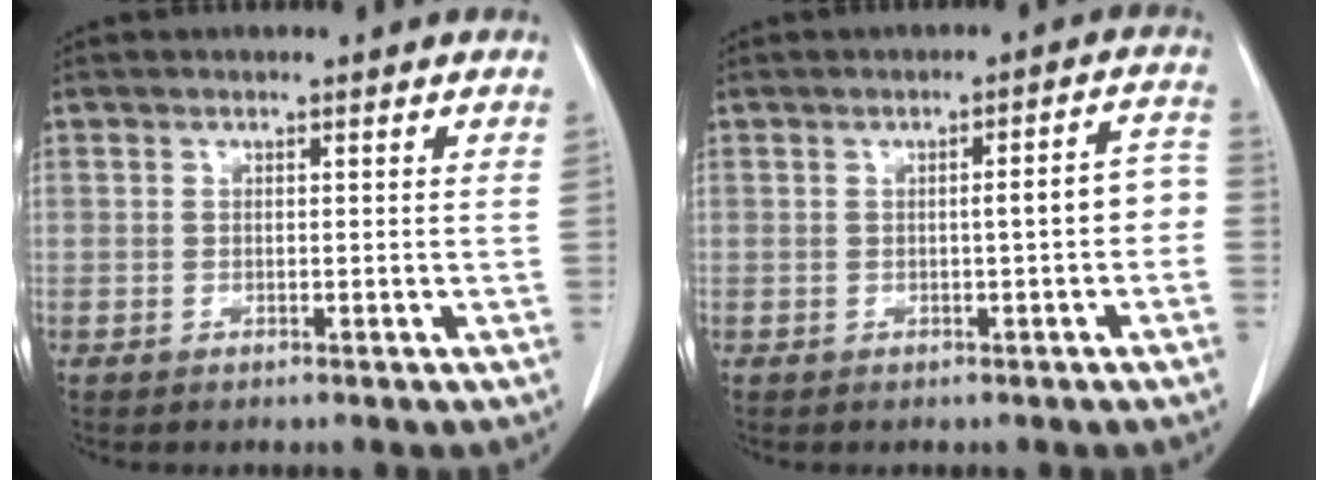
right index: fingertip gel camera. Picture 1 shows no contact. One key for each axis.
{"total": 4.4, "fx": -0.7, "fy": 0.7, "fz": 4.2, "tx": -0.054, "ty": 0.021, "tz": -0.009}